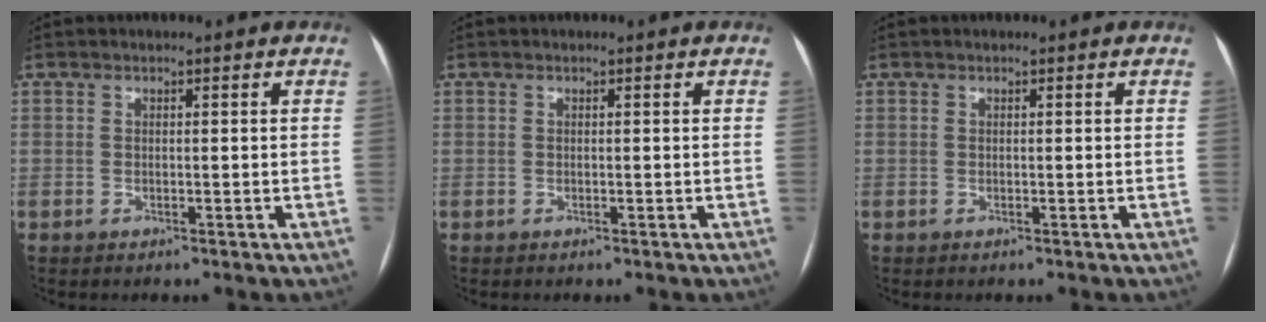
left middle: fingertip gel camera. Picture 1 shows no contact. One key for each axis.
{"total": 0.0}
{"total": 0.0}